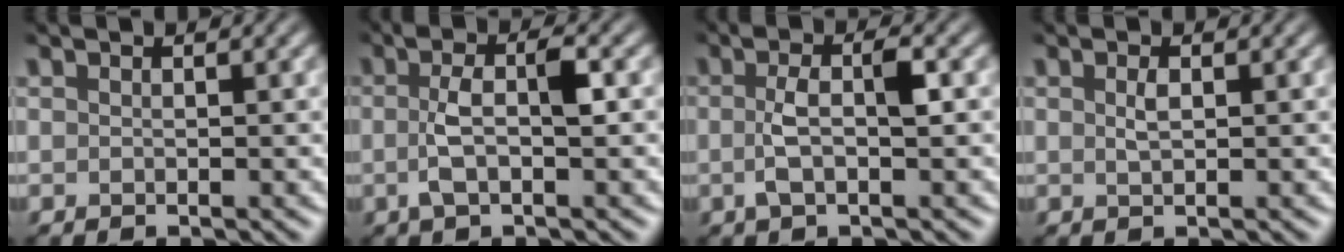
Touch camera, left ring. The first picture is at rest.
{"total": 3.7, "force": [-0.2, 1.1, 3.5], "torque": [-0.073, 0.003, -0.006]}
{"total": 3.2, "force": [-0.1, 1.0, 3.1], "torque": [-0.066, 0.003, -0.006]}
{"total": 1.0, "force": [0.3, 0.4, 0.9], "torque": [-0.020, 0.001, 0.006]}